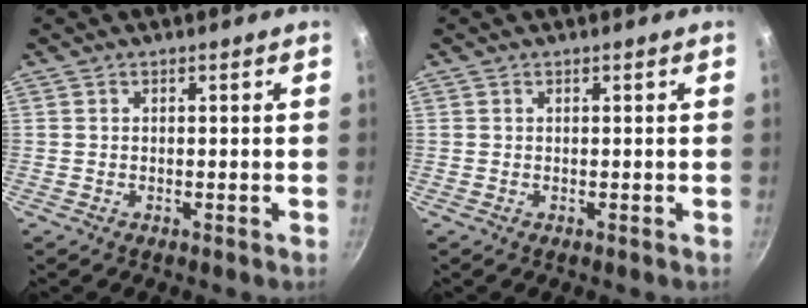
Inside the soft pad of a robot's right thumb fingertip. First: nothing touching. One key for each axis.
{"total": 0.0}